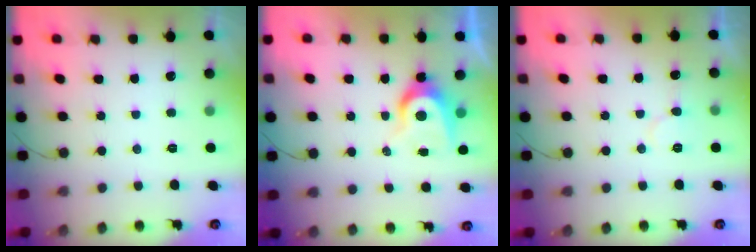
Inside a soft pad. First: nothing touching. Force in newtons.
{"total": 7.7, "press": 7.7, "slide": 0.5}
{"total": 6.2, "press": 6.1, "slide": 0.6}